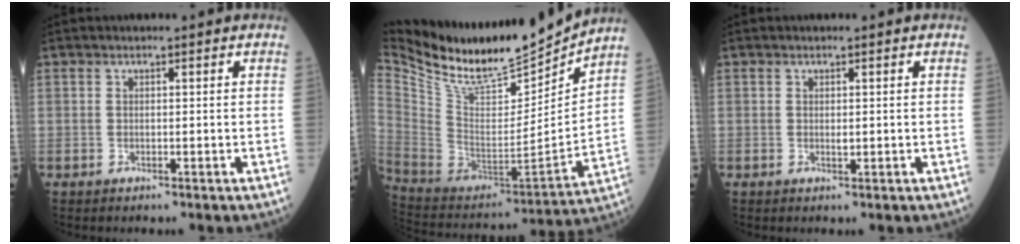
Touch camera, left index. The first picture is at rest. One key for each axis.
{"total": 23.5, "fx": 20.6, "fy": 4.3, "fz": 10.4, "tx": -0.208, "ty": -0.035, "tz": 0.353}
{"total": 0.6, "fx": 0.1, "fy": 0.2, "fz": 0.6, "tx": -0.007, "ty": -0.005, "tz": -0.001}